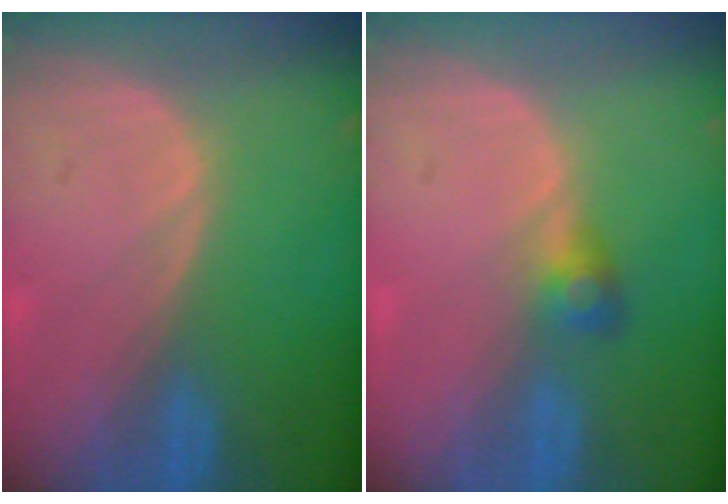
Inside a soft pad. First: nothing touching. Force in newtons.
{"total": 2.5, "press": 2.4, "slide": 0.7}